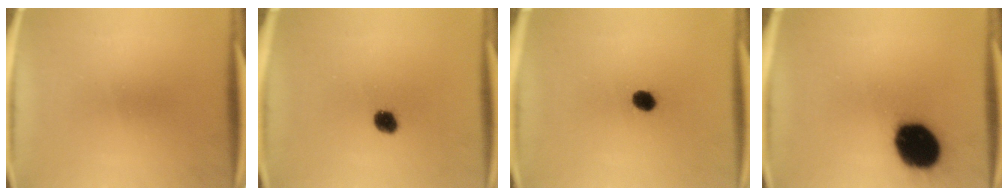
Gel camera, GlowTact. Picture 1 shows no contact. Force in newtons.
{"total": 3.5}
{"total": 3.2}
{"total": 19.1}